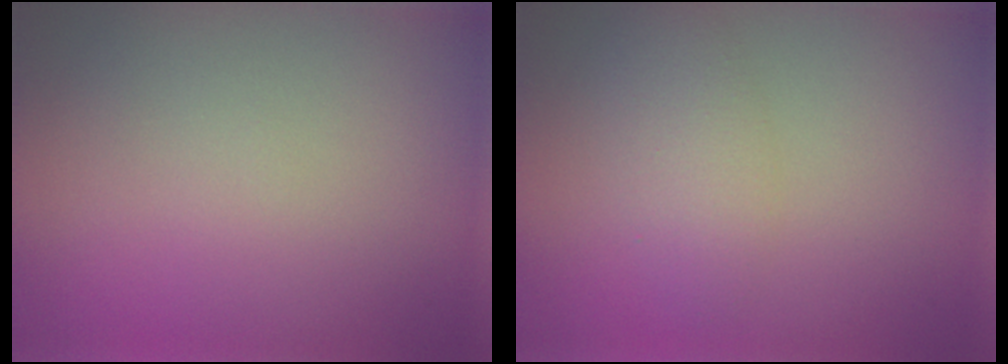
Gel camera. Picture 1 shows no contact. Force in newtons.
{"total": 2.4, "press": 2.4, "slide": 0.1}